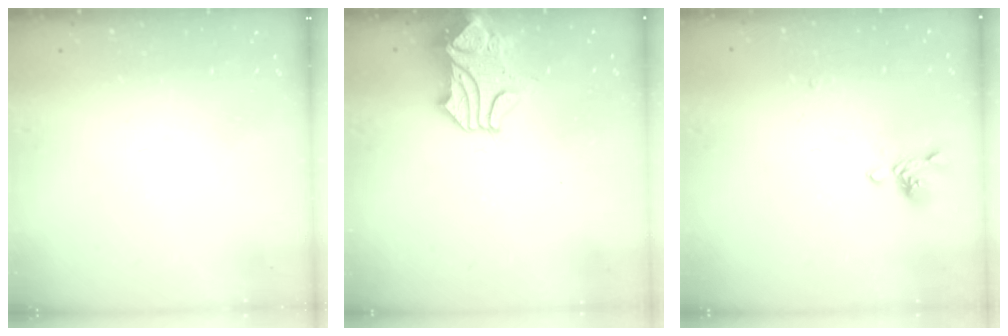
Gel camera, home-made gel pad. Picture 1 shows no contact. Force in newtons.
{"total": 1.7, "press": 1.1, "slide": 1.3}
{"total": 3.4, "press": 3.4, "slide": 0.6}